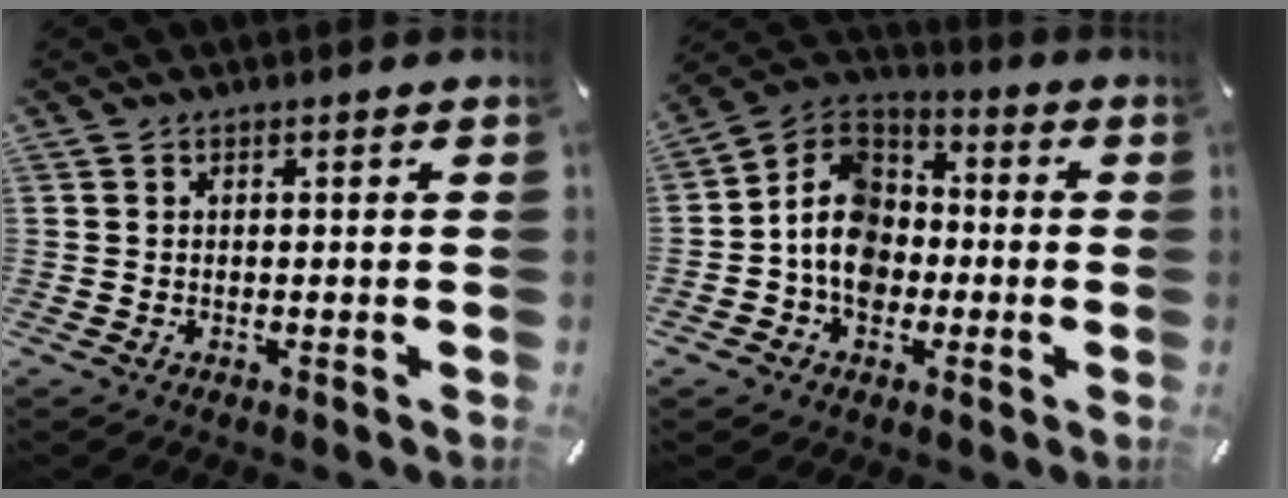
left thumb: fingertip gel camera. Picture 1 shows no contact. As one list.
[{"total": 11.6, "force": [-3.2, 9.7, 5.6], "torque": [-0.137, 0.025, -0.060]}]